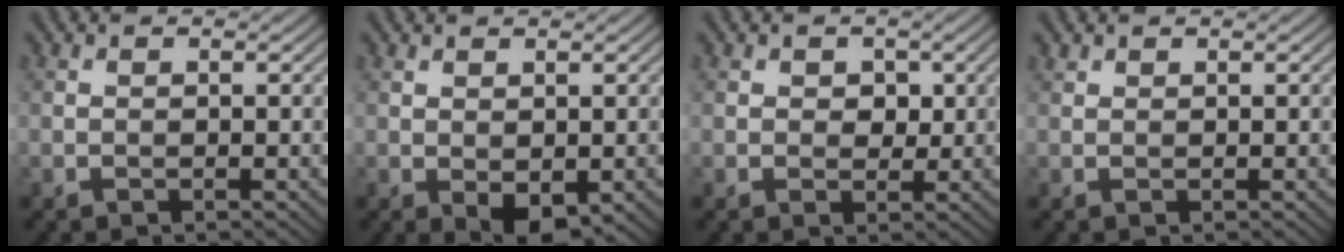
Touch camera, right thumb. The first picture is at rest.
{"total": 3.1, "force": [-0.7, 1.7, 2.6], "torque": [-0.048, -0.004, -0.006]}
{"total": 2.1, "force": [0.6, 1.7, 1.1], "torque": [-0.021, -0.005, 0.005]}
{"total": 0.6, "force": [0.6, 0.2, 0.1], "torque": [-0.004, 0.001, 0.014]}